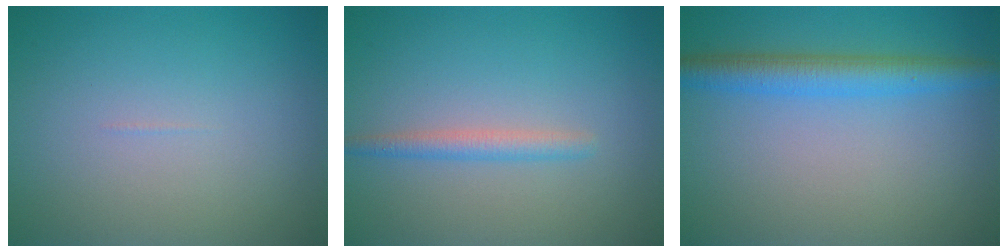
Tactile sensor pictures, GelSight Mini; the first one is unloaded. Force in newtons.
{"total": 1.7, "press": 1.7, "slide": 0.1}
{"total": 4.0, "press": 4.0, "slide": 0.2}